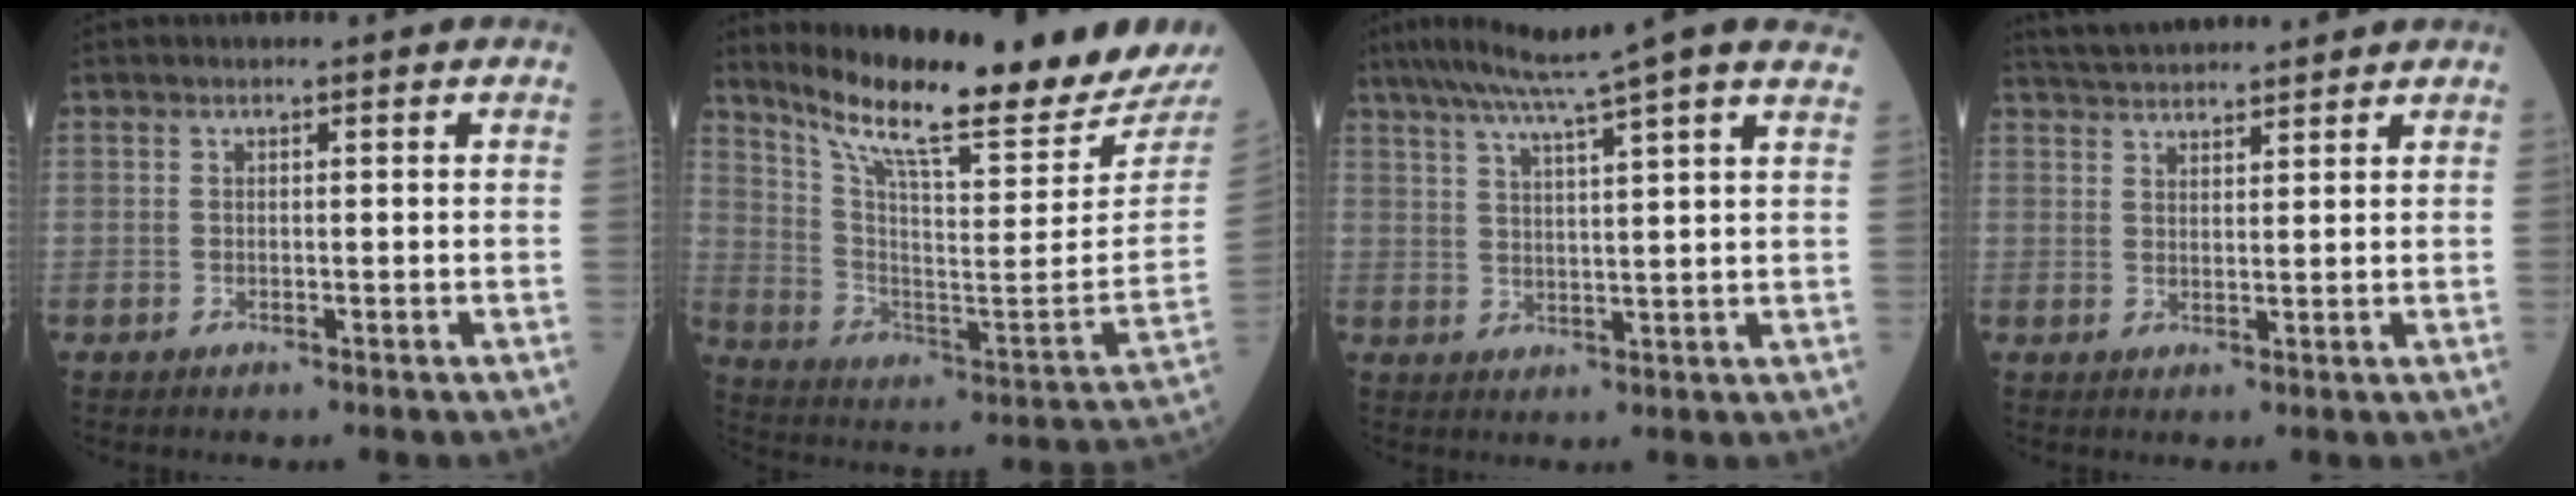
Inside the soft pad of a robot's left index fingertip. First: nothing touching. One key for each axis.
{"total": 22.1, "fx": 19.7, "fy": -0.8, "fz": 9.9, "tx": -0.175, "ty": -0.098, "tz": 0.295}
{"total": 15.0, "fx": 12.3, "fy": -1.3, "fz": 8.4, "tx": -0.144, "ty": 0.017, "tz": 0.160}
{"total": 8.7, "fx": 8.2, "fy": 0.9, "fz": 2.6, "tx": -0.050, "ty": 0.035, "tz": 0.134}